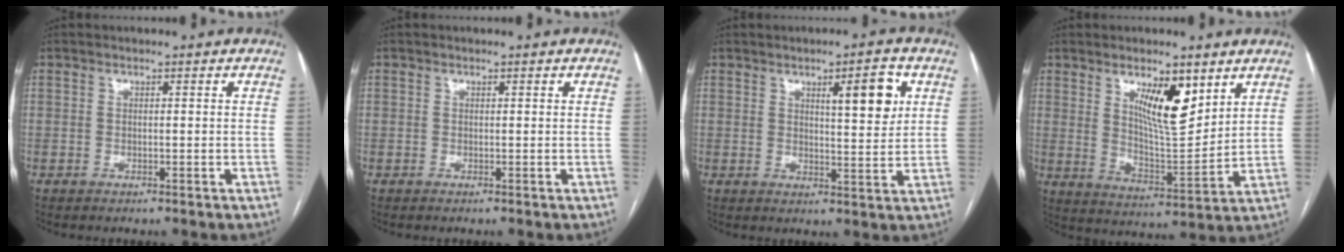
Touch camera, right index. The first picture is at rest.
{"total": 0.0}
{"total": 6.9, "force": [2.8, 1.3, 6.2], "torque": [-0.088, -0.002, 0.040]}
{"total": 10.5, "force": [5.4, 2.7, 8.5], "torque": [-0.148, -0.008, 0.101]}